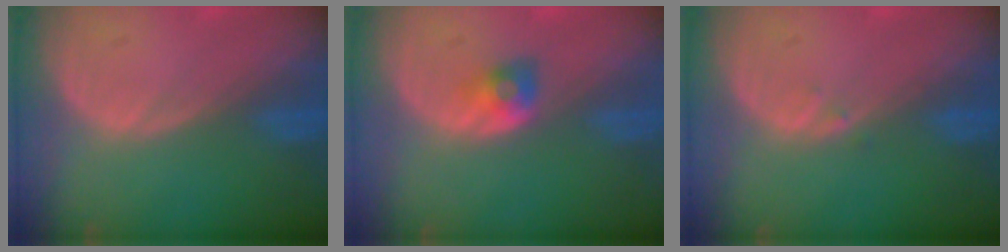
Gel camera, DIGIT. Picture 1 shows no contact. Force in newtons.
{"total": 2.6, "press": 2.4, "slide": 1.0}
{"total": 0.6, "press": 0.6, "slide": 0.1}